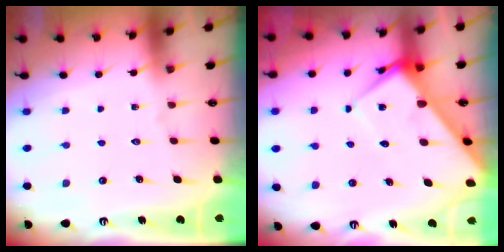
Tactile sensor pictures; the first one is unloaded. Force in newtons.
{"total": 7.9, "press": 7.9, "slide": 0.6}